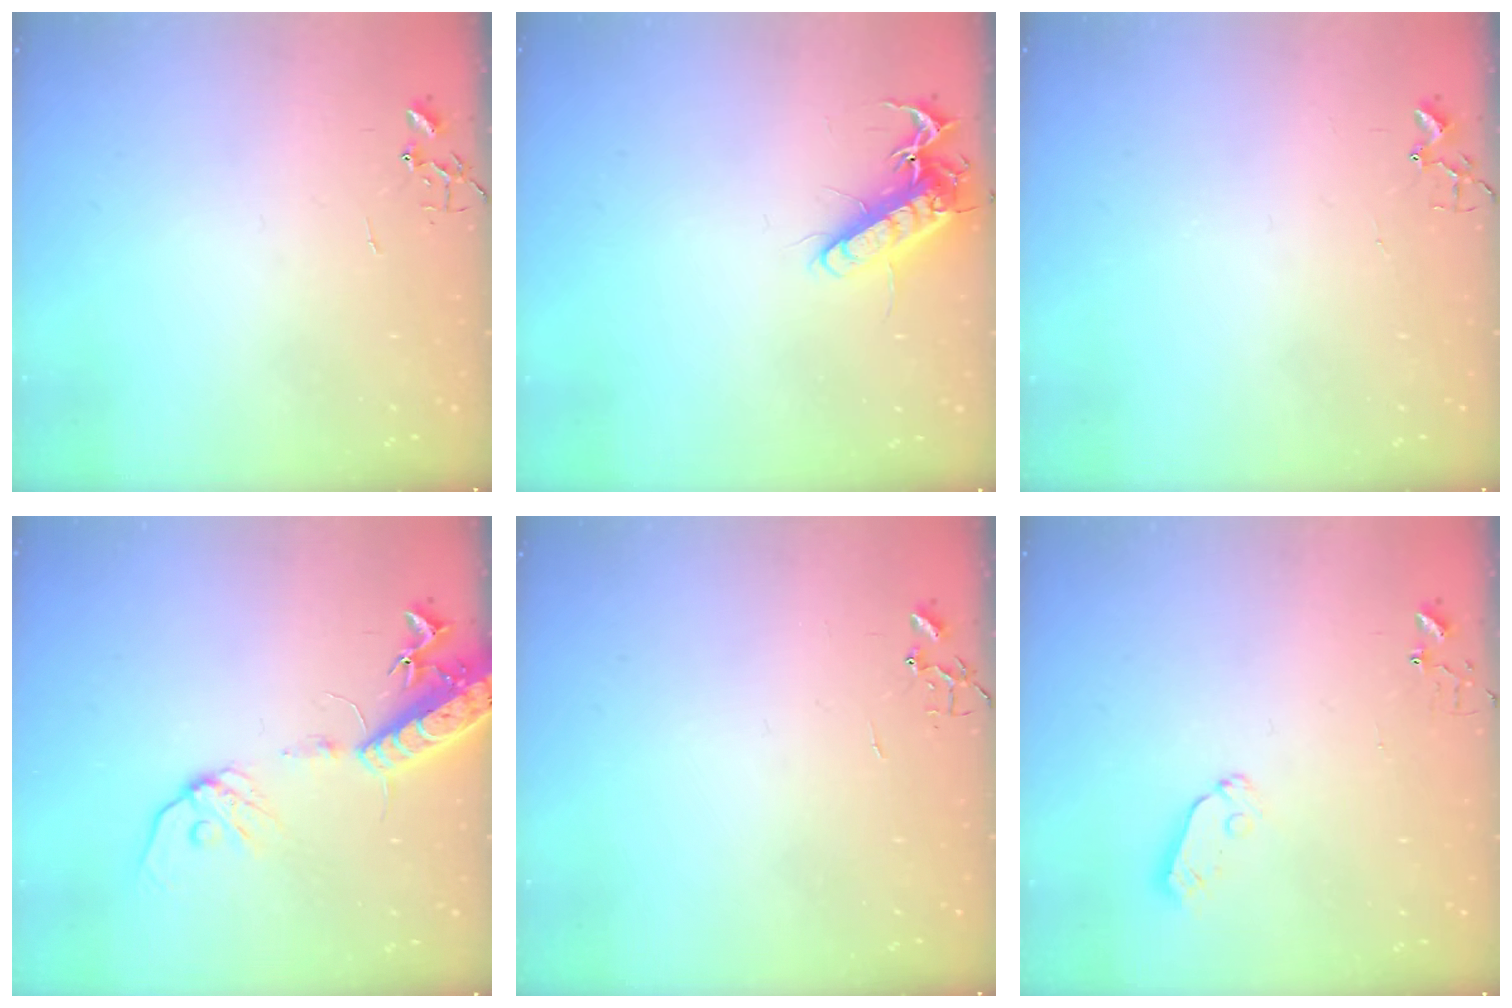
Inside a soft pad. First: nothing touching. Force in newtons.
{"total": 13.6, "press": 13.5, "slide": 1.8}
{"total": 2.4, "press": 2.4, "slide": 0.3}
{"total": 15.2, "press": 14.8, "slide": 3.4}
{"total": 0.0}
{"total": 5.5, "press": 5.5, "slide": 0.6}